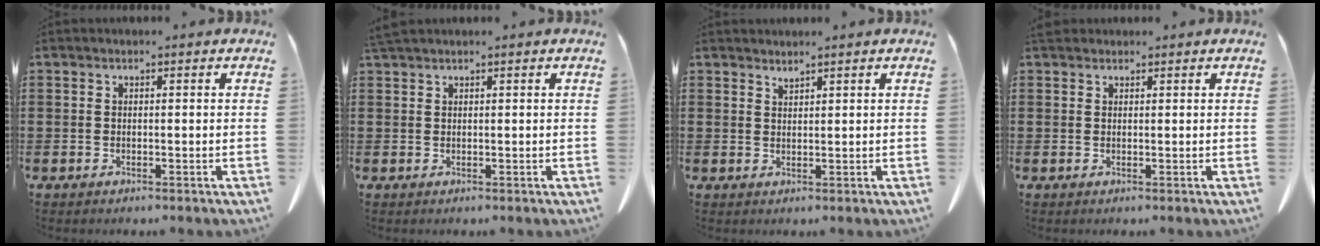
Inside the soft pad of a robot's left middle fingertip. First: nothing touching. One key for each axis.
{"total": 1.3, "fx": 1.2, "fy": 0.0, "fz": 0.5, "tx": -0.013, "ty": -0.002, "tz": 0.024}
{"total": 1.4, "fx": 1.4, "fy": -0.1, "fz": 0.1, "tx": -0.005, "ty": -0.005, "tz": 0.028}
{"total": 1.5, "fx": 1.3, "fy": 0.6, "fz": 0.3, "tx": -0.012, "ty": 0.003, "tz": 0.027}